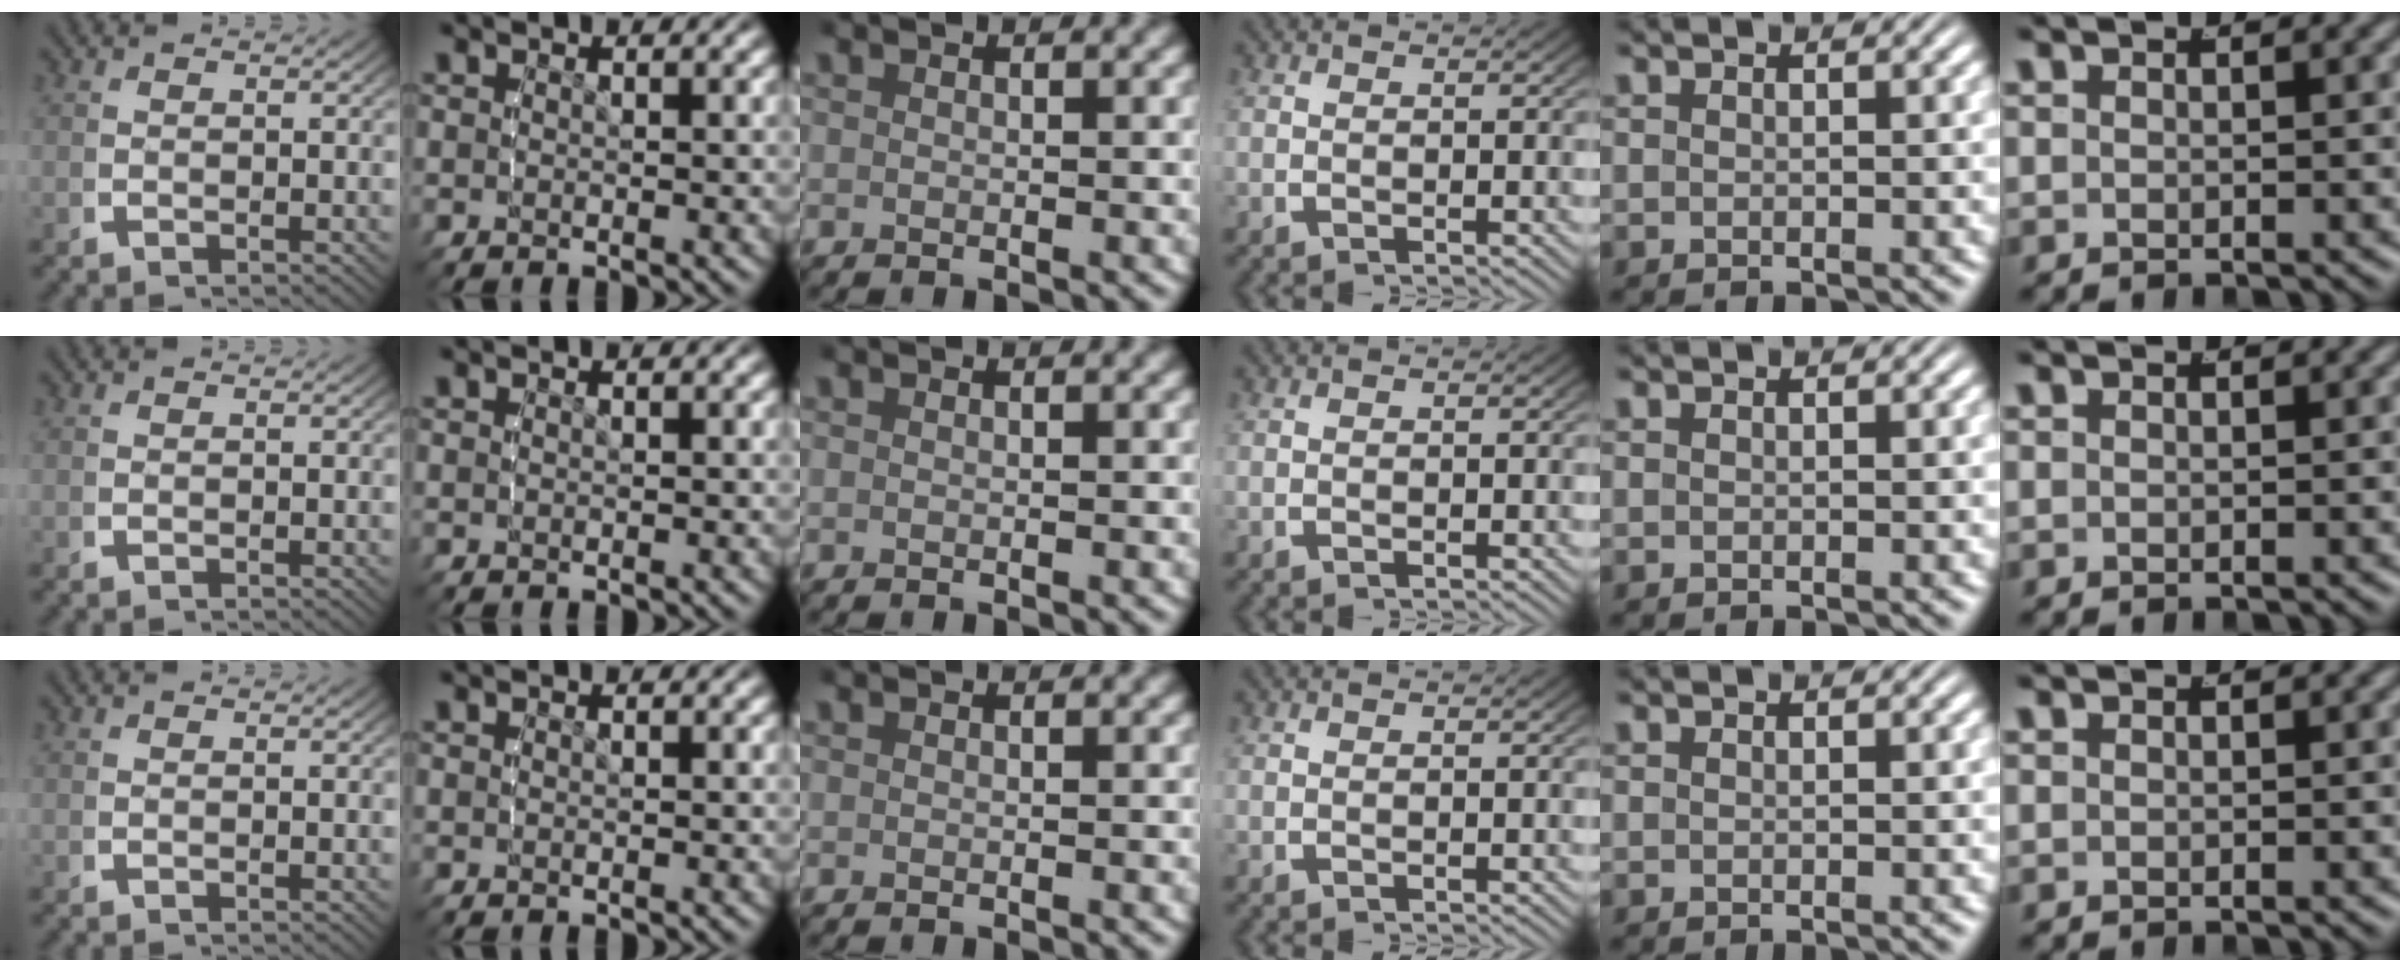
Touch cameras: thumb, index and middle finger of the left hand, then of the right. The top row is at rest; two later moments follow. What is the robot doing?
{"motion": "lift_and_place", "object": "bottle"}